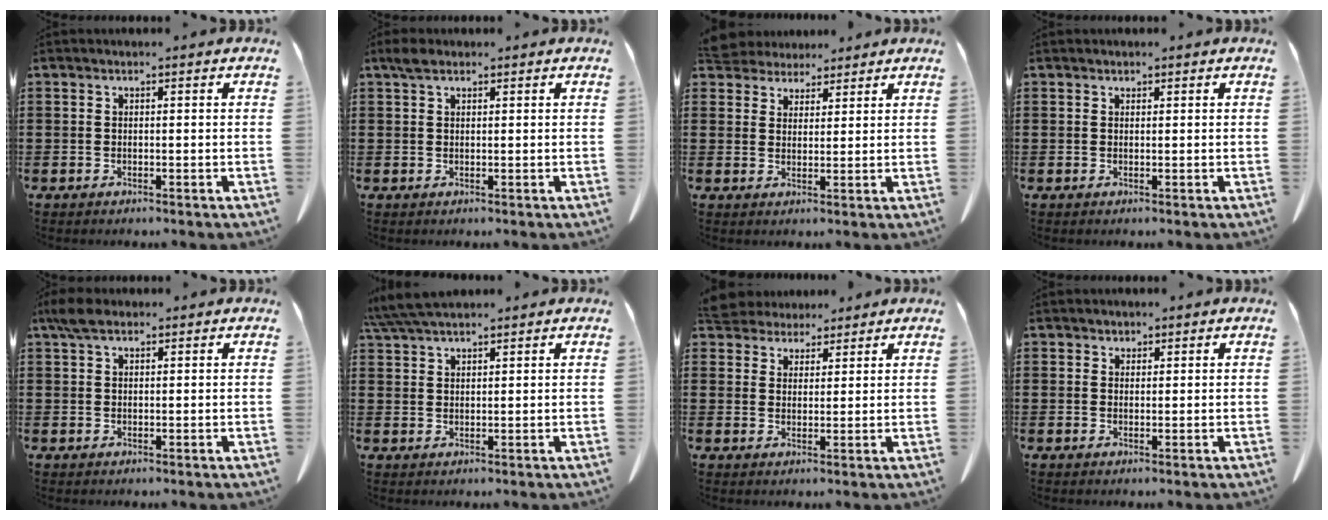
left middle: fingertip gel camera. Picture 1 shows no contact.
{"total": 1.9, "force": [1.2, 0.8, 1.1], "torque": [-0.027, 0.004, 0.023]}
{"total": 4.1, "force": [3.8, 1.5, 0.1], "torque": [-0.019, -0.009, 0.074]}
{"total": 0.7, "force": [0.6, 0.3, 0.0], "torque": [-0.002, -0.001, 0.013]}
{"total": 3.1, "force": [2.1, 1.2, 2.0], "torque": [-0.046, 0.005, 0.039]}
{"total": 5.0, "force": [4.3, 0.5, 2.5], "torque": [-0.061, -0.006, 0.081]}
{"total": 4.5, "force": [4.2, 1.6, 0.2], "torque": [-0.024, -0.010, 0.080]}
{"total": 1.4, "force": [1.3, 0.7, -0.1], "torque": [-0.003, 0.001, 0.026]}